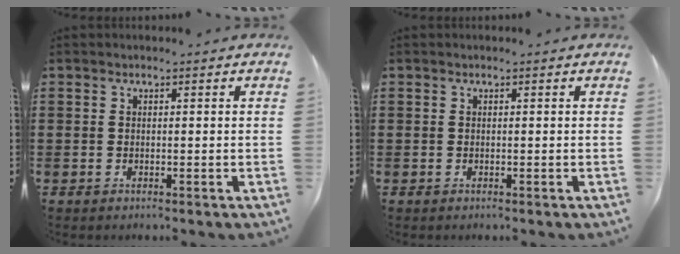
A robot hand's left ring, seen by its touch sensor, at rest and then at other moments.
{"total": 0.0}